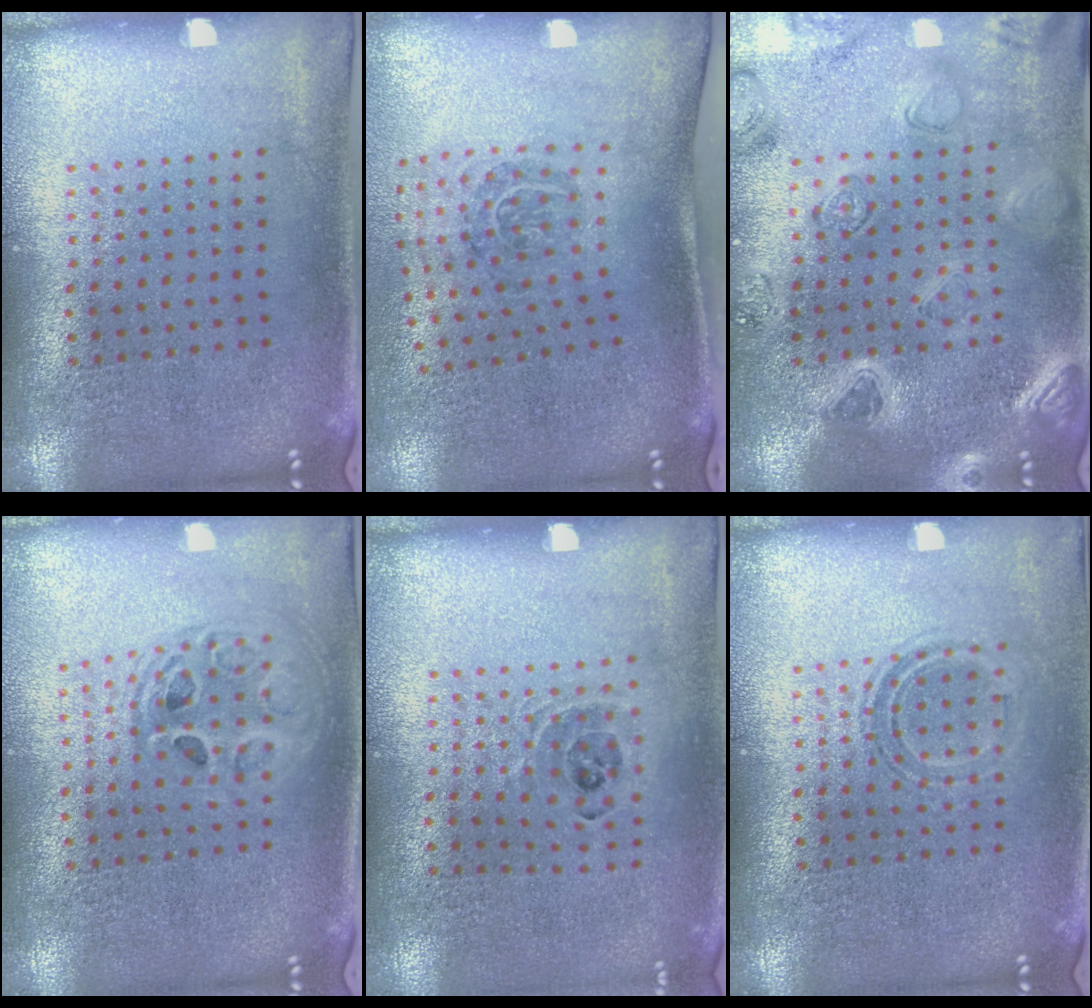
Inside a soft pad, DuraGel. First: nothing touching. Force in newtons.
{"total": 1.9, "press": 1.2, "slide": 1.5}
{"total": 2.3, "press": 2.3, "slide": 0.2}
{"total": 1.7, "press": 1.5, "slide": 0.9}
{"total": 0.8, "press": 0.8, "slide": 0.2}
{"total": 1.0, "press": 0.9, "slide": 0.4}